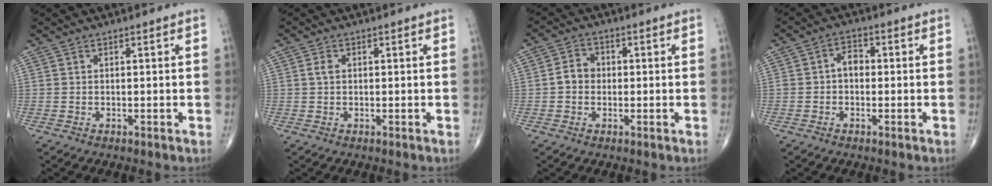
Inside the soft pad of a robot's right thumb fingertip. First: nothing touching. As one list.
[{"total": 1.5, "force": [0.2, 1.0, 1.0], "torque": [-0.018, 0.003, 0.003]}, {"total": 3.8, "force": [-0.3, 3.2, 2.0], "torque": [-0.025, 0.014, -0.013]}, {"total": 3.4, "force": [-0.3, 2.4, 2.4], "torque": [-0.028, 0.016, -0.012]}]